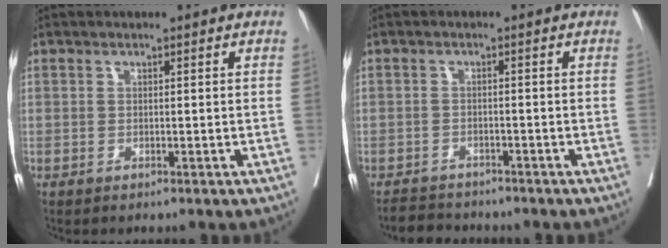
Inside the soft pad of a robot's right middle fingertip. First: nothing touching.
{"total": 3.9, "force": [-3.7, 1.1, 0.0], "torque": [-0.001, -0.010, -0.064]}